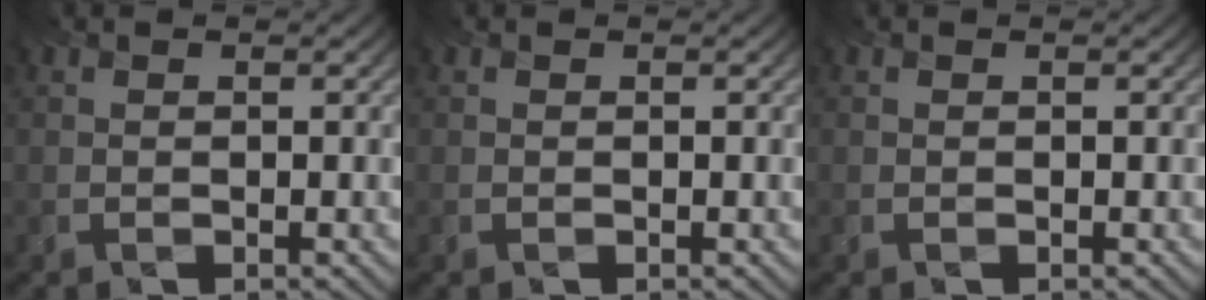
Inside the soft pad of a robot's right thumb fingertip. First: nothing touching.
{"total": 0.0}
{"total": 0.0}